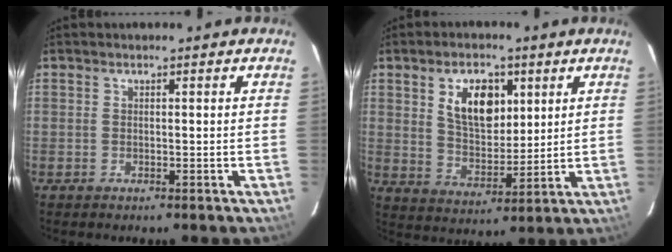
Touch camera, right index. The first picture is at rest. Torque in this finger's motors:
{"motor_torque": [0.66, 0.52, 0.29, 0.08]}